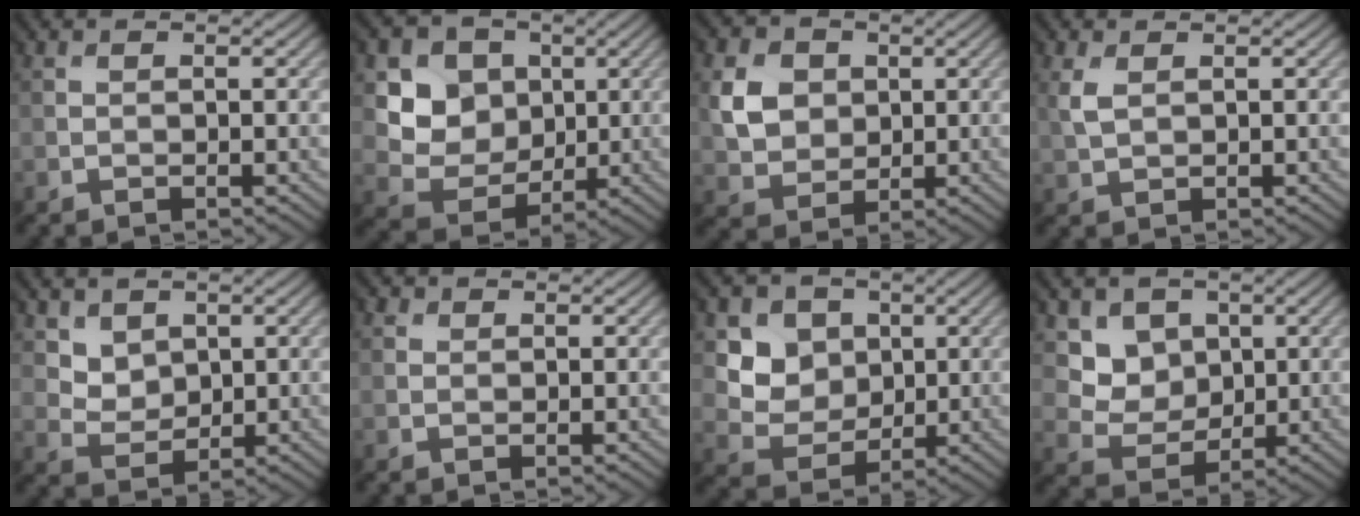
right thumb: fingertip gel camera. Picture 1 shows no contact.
{"total": 7.0, "force": [2.5, 6.3, 2.0], "torque": [-0.056, -0.012, 0.031]}
{"total": 4.7, "force": [1.4, 4.3, 1.3], "torque": [-0.054, 0.000, 0.019]}
{"total": 1.9, "force": [1.2, 1.2, 0.9], "torque": [-0.035, 0.002, 0.022]}
{"total": 3.3, "force": [2.4, 2.2, -0.1], "torque": [-0.030, -0.021, 0.048]}
{"total": 1.2, "force": [0.6, 0.9, -0.4], "torque": [0.010, -0.005, 0.009]}
{"total": 5.8, "force": [2.4, 5.1, 1.2], "torque": [-0.046, -0.016, 0.036]}
{"total": 4.6, "force": [2.5, 3.8, 0.4], "torque": [-0.032, -0.028, 0.048]}